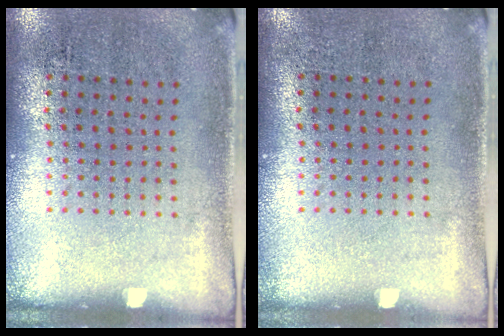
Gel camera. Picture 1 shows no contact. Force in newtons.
{"total": 0.0}